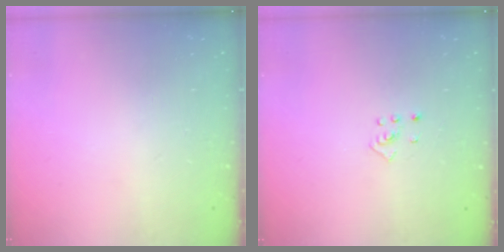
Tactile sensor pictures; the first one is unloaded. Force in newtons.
{"total": 2.0, "press": 1.9, "slide": 0.8}